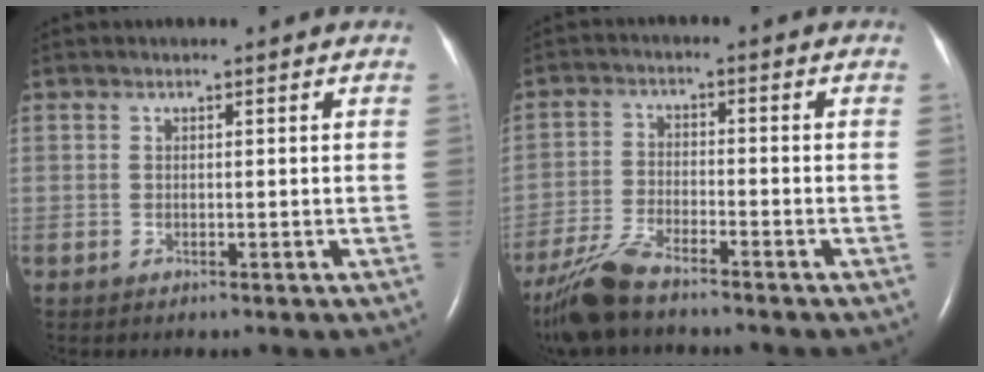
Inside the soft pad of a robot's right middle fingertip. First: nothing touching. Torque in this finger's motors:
{"motor_torque": [0.25, -0.27, 0.10, 0.03]}